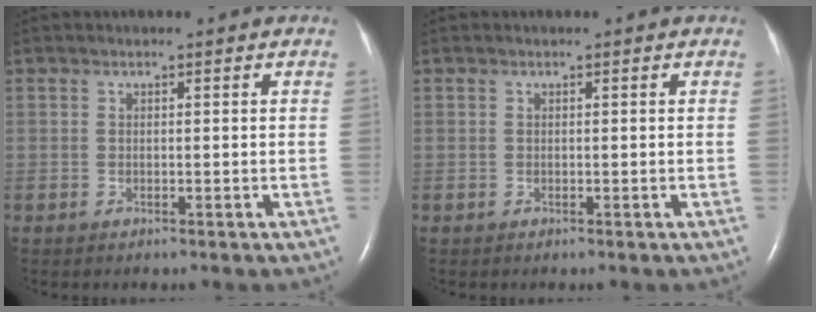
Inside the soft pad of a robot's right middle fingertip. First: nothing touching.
{"total": 0.0}